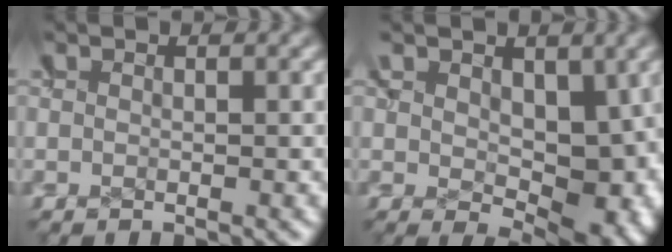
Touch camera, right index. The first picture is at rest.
{"total": 5.6, "force": [-0.7, 3.5, 4.3], "torque": [-0.075, -0.037, 0.005]}